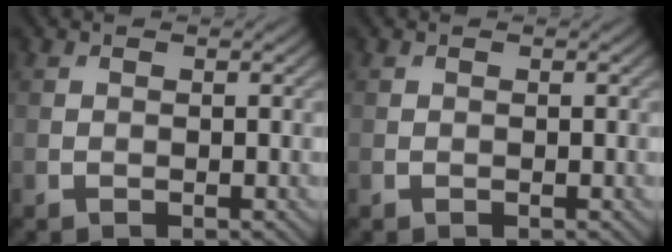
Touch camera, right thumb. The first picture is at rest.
{"total": 0.0}